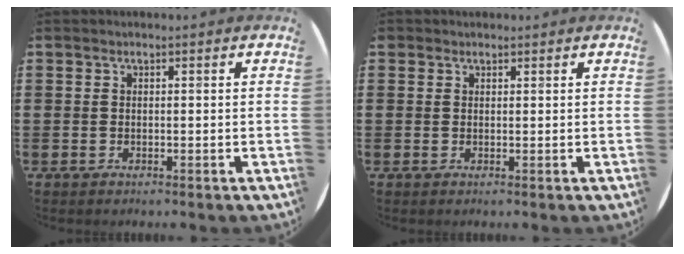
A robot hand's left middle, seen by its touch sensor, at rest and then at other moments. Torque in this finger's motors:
{"motor_torque": [0.25, -0.24, 0.02, 0.03]}